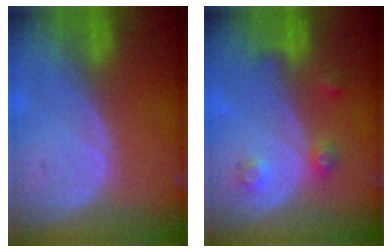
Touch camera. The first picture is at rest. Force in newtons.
{"total": 3.6, "press": 3.4, "slide": 1.3}